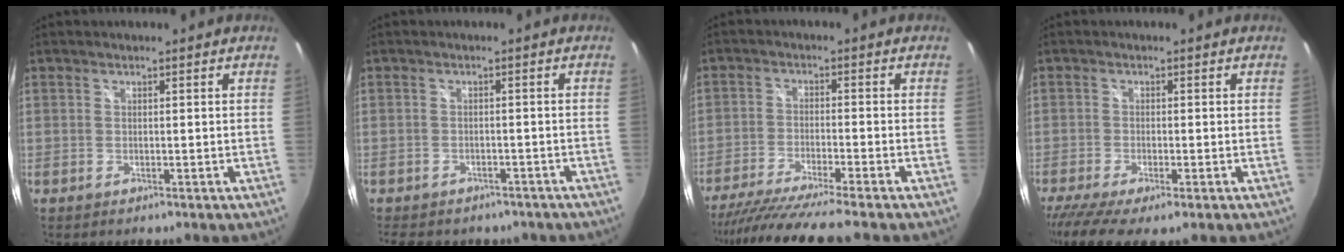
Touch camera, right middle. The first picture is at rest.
{"total": 9.2, "force": [-7.3, 4.4, 3.6], "torque": [-0.080, -0.015, -0.088]}
{"total": 12.7, "force": [-11.0, -1.3, 6.2], "torque": [-0.130, -0.035, -0.186]}
{"total": 7.0, "force": [-4.8, 1.1, 4.9], "torque": [-0.114, -0.038, -0.083]}